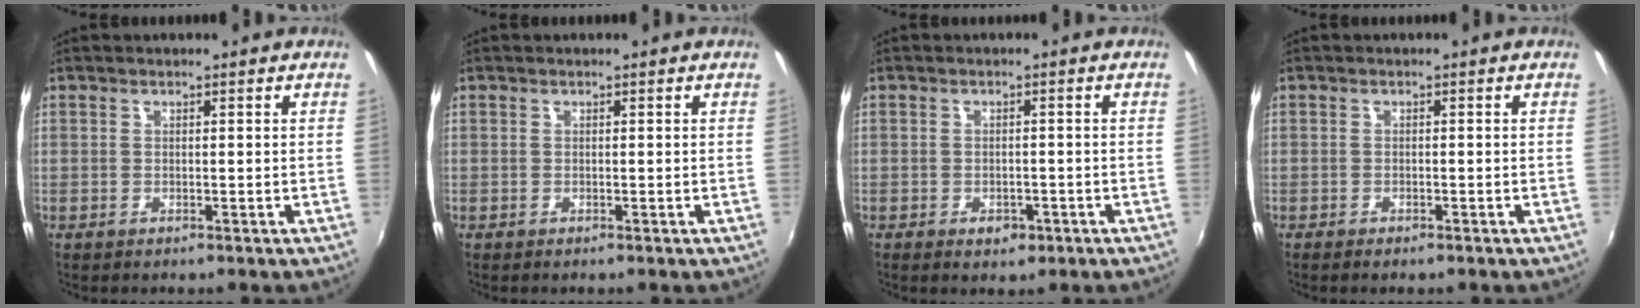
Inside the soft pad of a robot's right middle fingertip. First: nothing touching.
{"total": 0.0}
{"total": 3.2, "force": [-1.7, 2.0, 1.7], "torque": [-0.033, -0.005, -0.022]}
{"total": 1.5, "force": [-1.3, 0.5, 0.7], "torque": [-0.017, -0.007, -0.024]}